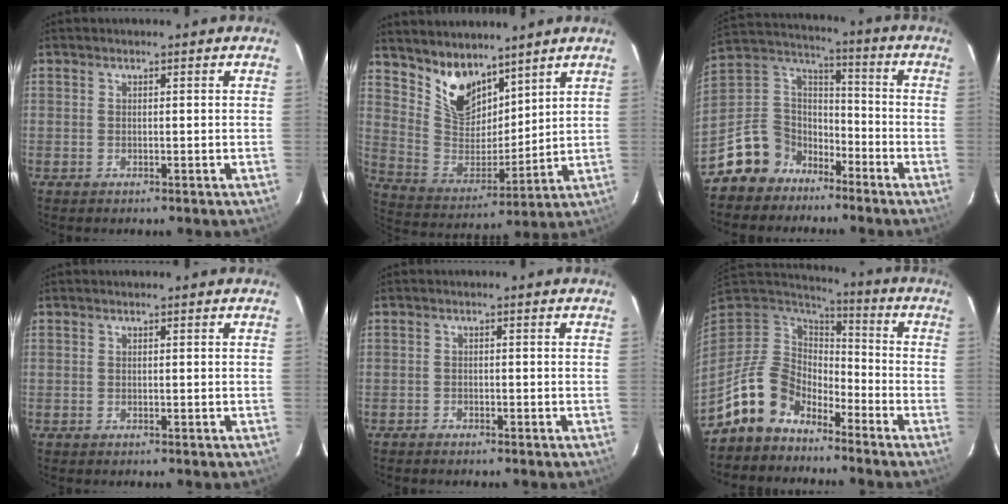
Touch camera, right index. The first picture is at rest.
{"total": 11.8, "force": [8.8, 6.2, 4.8], "torque": [-0.095, 0.000, 0.184]}
{"total": 11.6, "force": [-7.8, 8.3, 2.1], "torque": [-0.067, 0.058, -0.144]}
{"total": 0.0}
{"total": 1.2, "force": [-1.1, 0.3, 0.1], "torque": [-0.012, 0.002, -0.021]}
{"total": 12.5, "force": [-9.3, 7.4, 3.9], "torque": [-0.096, 0.020, -0.170]}